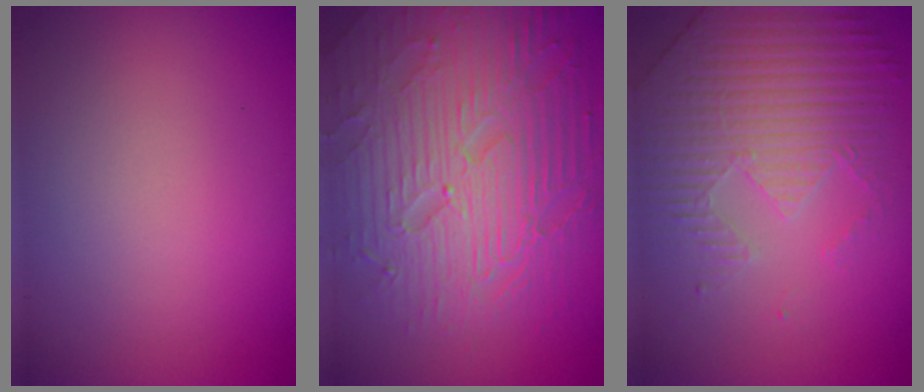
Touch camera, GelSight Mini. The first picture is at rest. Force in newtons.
{"total": 8.8, "press": 6.2, "slide": 6.1}
{"total": 4.3, "press": 4.1, "slide": 1.1}